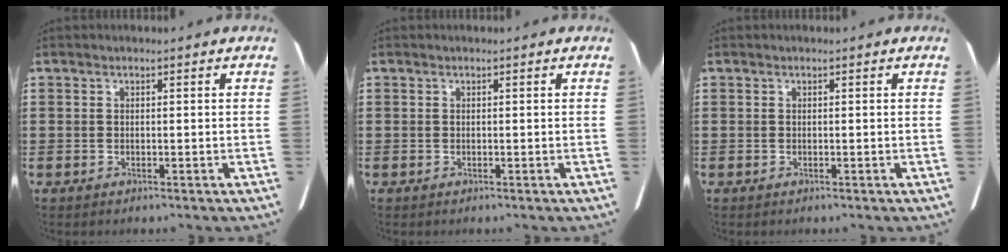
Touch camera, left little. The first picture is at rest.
{"total": 0.0}
{"total": 0.0}